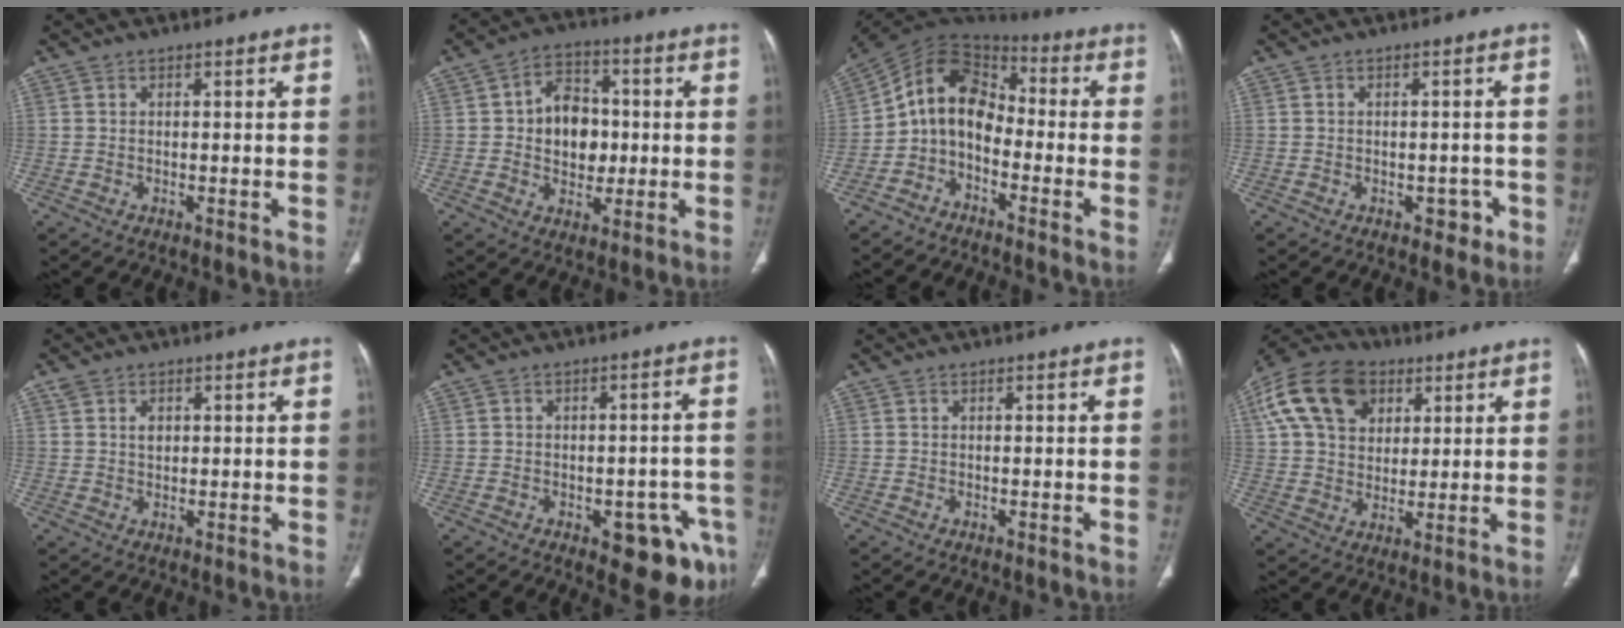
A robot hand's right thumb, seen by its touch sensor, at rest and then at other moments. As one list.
[{"total": 10.4, "force": [0.2, 7.9, 6.8], "torque": [-0.065, 0.014, 0.001]}, {"total": 11.2, "force": [-3.0, 8.1, 7.2], "torque": [-0.107, 0.078, -0.073]}, {"total": 2.6, "force": [-1.2, 2.0, 1.2], "torque": [0.005, 0.010, -0.012]}, {"total": 2.1, "force": [0.7, 1.5, 1.3], "torque": [-0.017, -0.001, 0.013]}, {"total": 10.2, "force": [-5.0, 4.5, 7.7], "torque": [-0.059, 0.024, -0.056]}, {"total": 0.0}, {"total": 17.5, "force": [6.8, 12.6, 10.2], "torque": [-0.185, 0.004, 0.113]}]